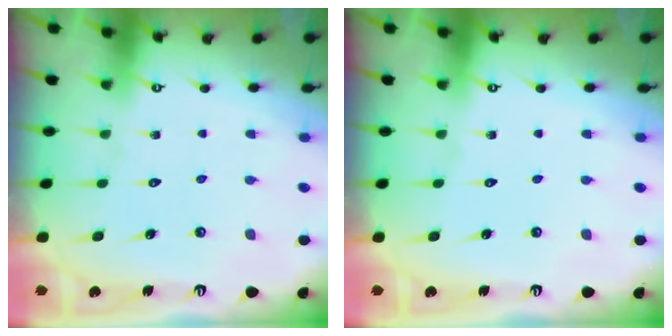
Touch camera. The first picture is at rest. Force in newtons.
{"total": 0.0}